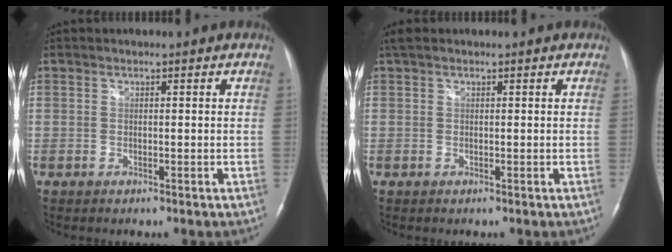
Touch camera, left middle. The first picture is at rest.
{"total": 1.8, "force": [1.3, 0.8, 1.0], "torque": [-0.025, 0.025, 0.024]}